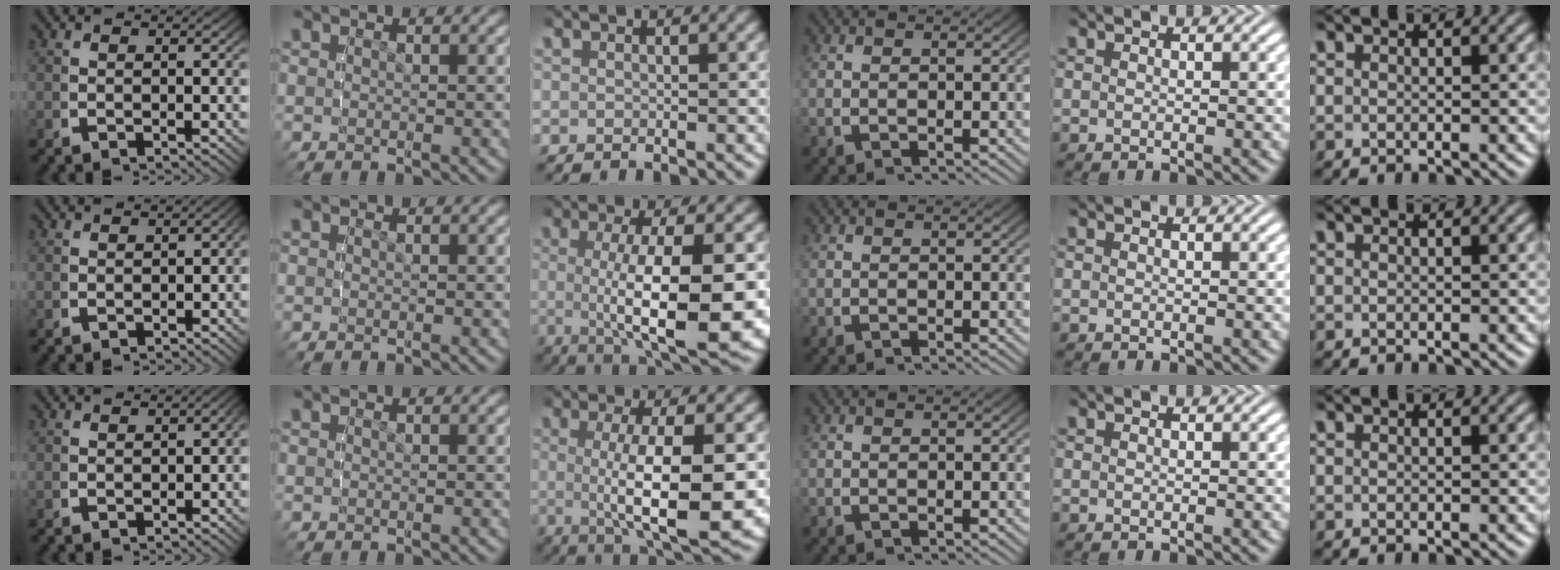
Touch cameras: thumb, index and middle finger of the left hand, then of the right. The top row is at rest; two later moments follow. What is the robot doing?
{"motion": "lift_and_place", "object": "cubes"}